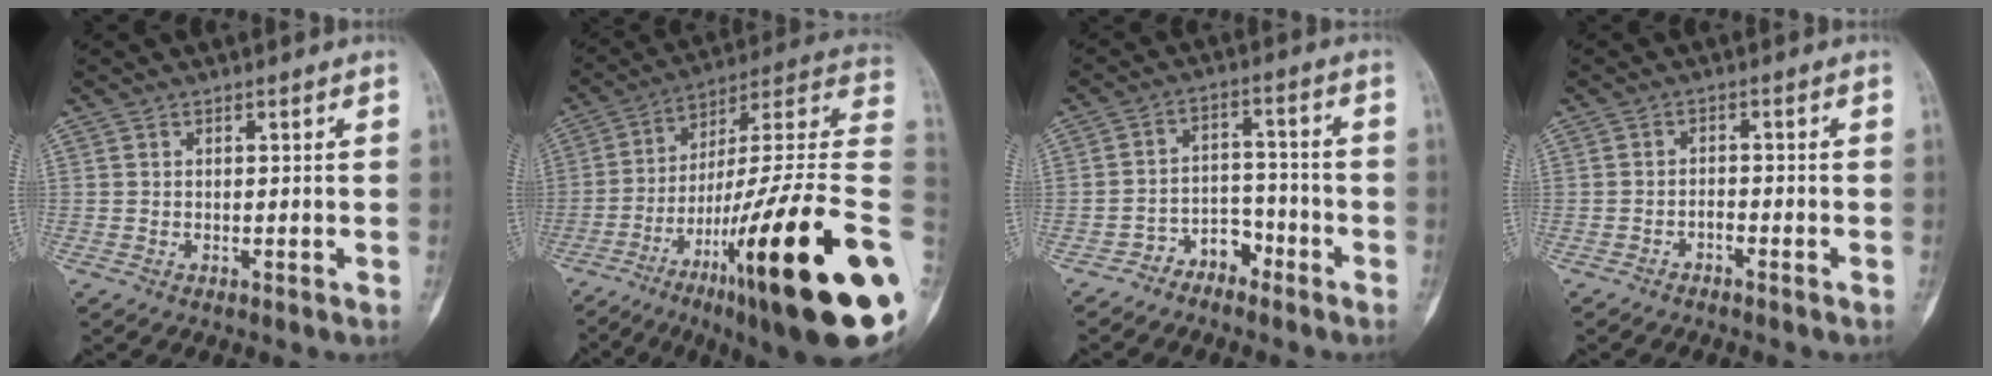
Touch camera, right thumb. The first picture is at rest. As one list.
[{"total": 32.7, "force": [-9.6, 5.5, 30.8], "torque": [-0.396, 0.061, -0.154]}, {"total": 5.4, "force": [-4.1, 3.3, 1.1], "torque": [0.010, 0.054, -0.073]}, {"total": 1.4, "force": [-1.3, 0.3, 0.6], "torque": [-0.016, 0.013, -0.023]}]